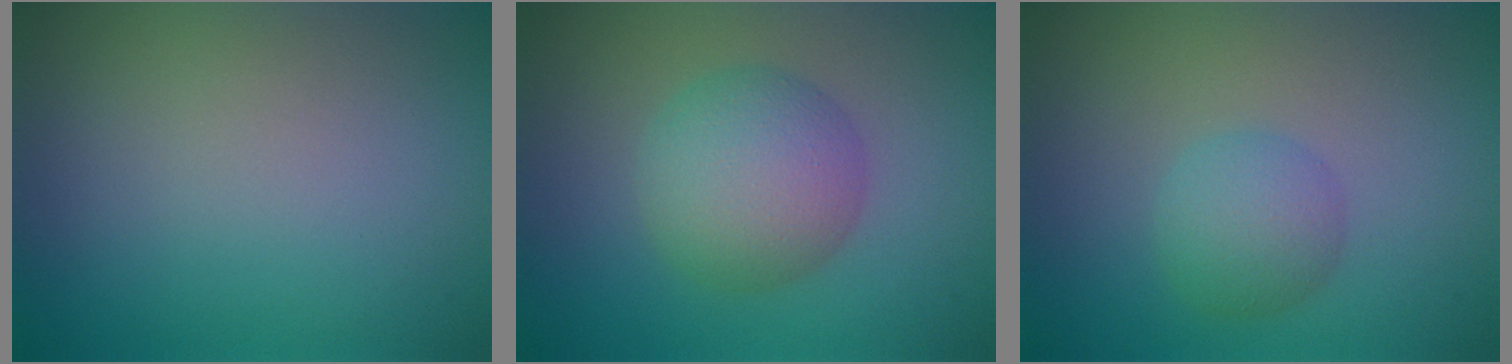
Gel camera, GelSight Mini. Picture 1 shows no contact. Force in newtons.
{"total": 5.6, "press": 5.6, "slide": 0.1}
{"total": 2.9, "press": 2.9, "slide": 0.1}